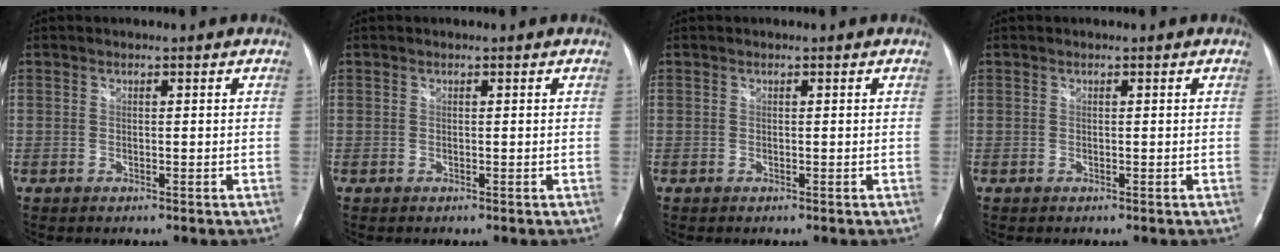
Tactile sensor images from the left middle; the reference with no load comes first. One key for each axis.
{"total": 0.0}
{"total": 0.0}
{"total": 0.0}